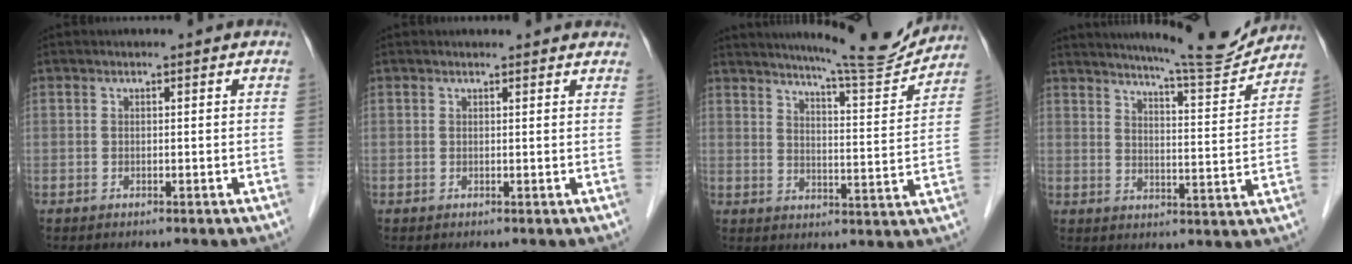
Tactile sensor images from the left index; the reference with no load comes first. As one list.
[{"total": 4.6, "force": [4.3, 1.0, 1.3], "torque": [-0.014, 0.012, 0.039]}, {"total": 14.2, "force": [13.3, 0.0, 5.0], "torque": [-0.074, -0.026, 0.176]}, {"total": 13.6, "force": [12.9, 0.0, 4.5], "torque": [-0.068, -0.022, 0.171]}]